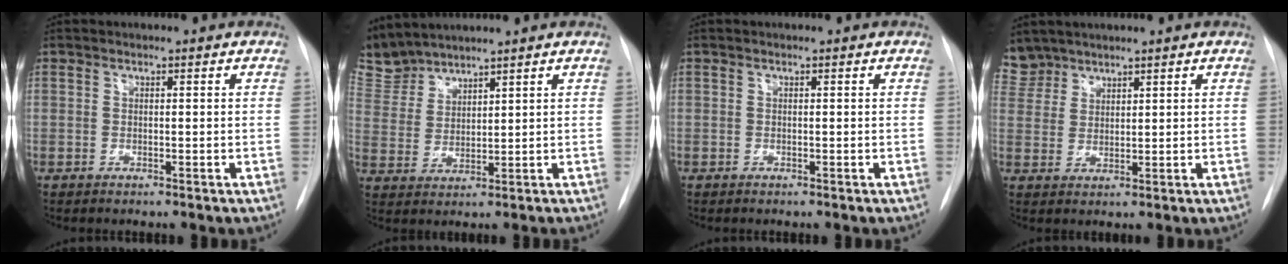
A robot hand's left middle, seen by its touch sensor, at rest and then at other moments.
{"total": 5.8, "force": [5.7, 0.9, -0.1], "torque": [-0.012, 0.014, 0.130]}
{"total": 0.0}
{"total": 5.6, "force": [5.0, 2.6, -0.2], "torque": [0.006, 0.008, 0.107]}